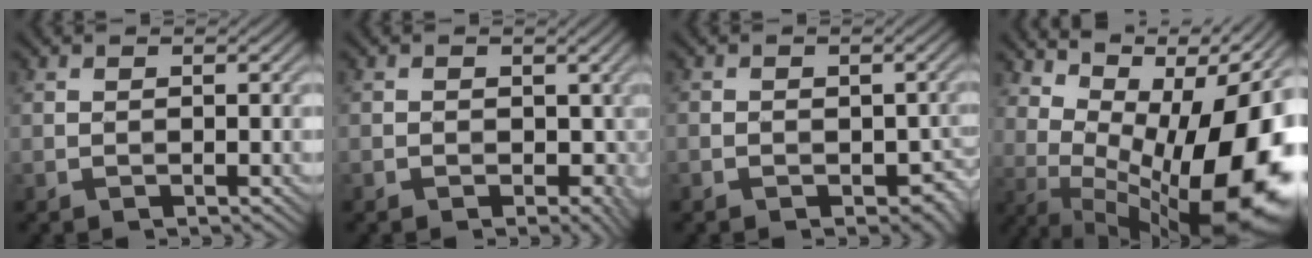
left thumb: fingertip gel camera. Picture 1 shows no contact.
{"total": 3.3, "force": [-0.4, 2.7, 1.9], "torque": [-0.020, -0.012, -0.004]}
{"total": 4.1, "force": [-2.0, 3.0, 2.1], "torque": [-0.022, -0.011, -0.025]}
{"total": 16.4, "force": [3.5, 6.5, 14.6], "torque": [-0.188, 0.023, 0.075]}